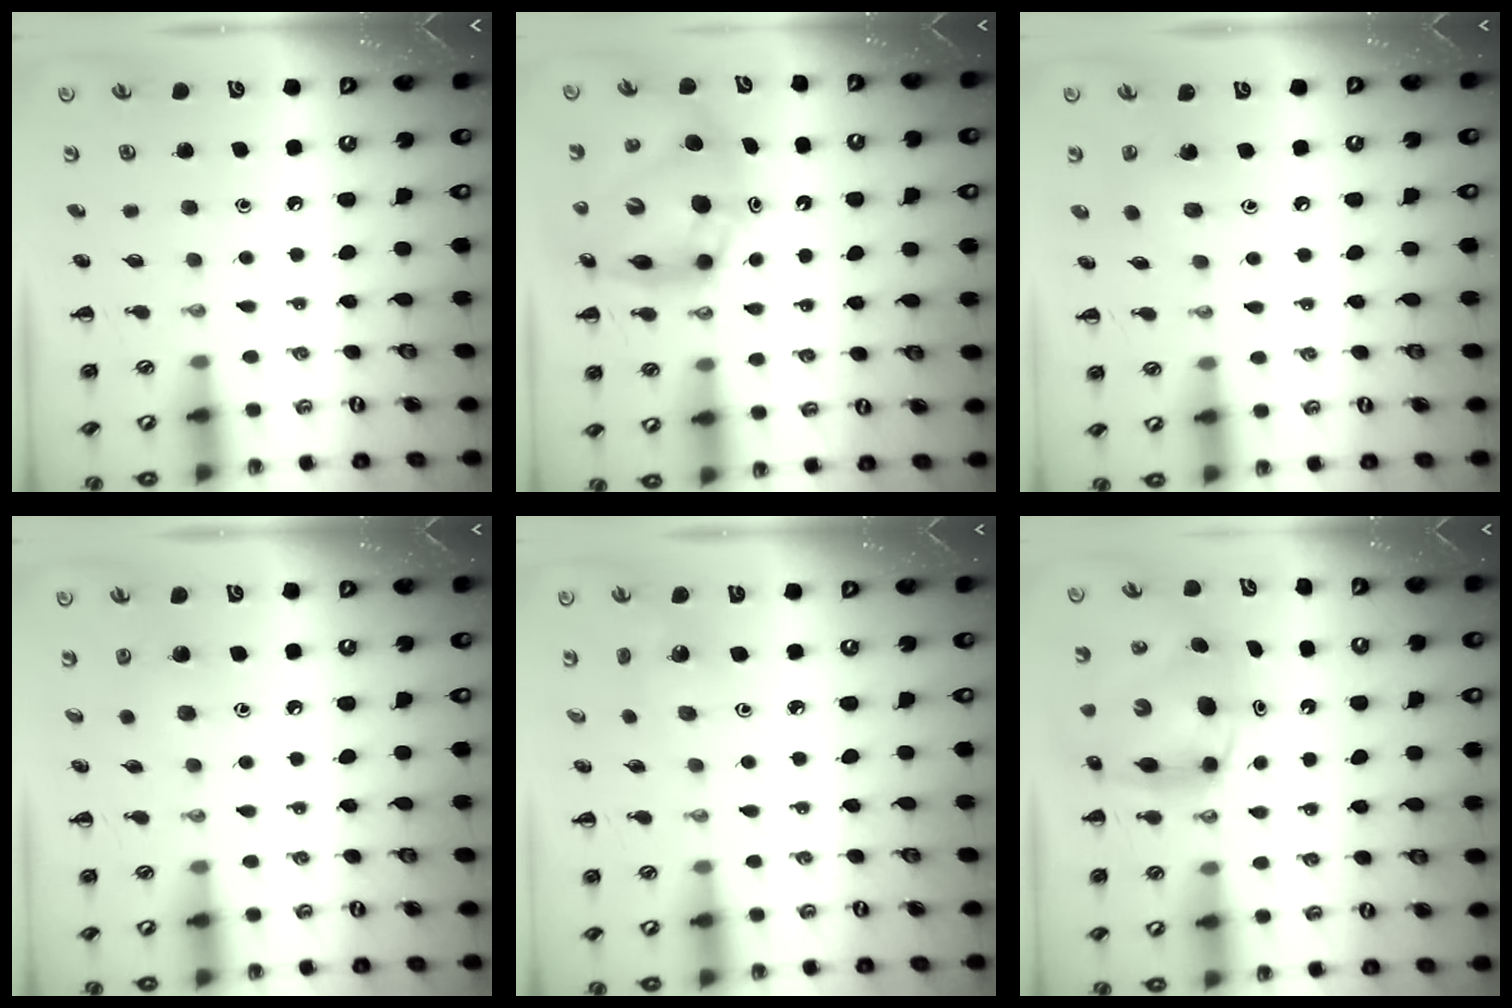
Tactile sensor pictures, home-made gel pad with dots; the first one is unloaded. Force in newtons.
{"total": 13.6, "press": 13.0, "slide": 4.0}
{"total": 4.1, "press": 4.0, "slide": 0.9}
{"total": 4.6, "press": 4.4, "slide": 1.4}
{"total": 1.4, "press": 1.2, "slide": 0.6}
{"total": 7.8, "press": 7.3, "slide": 2.6}